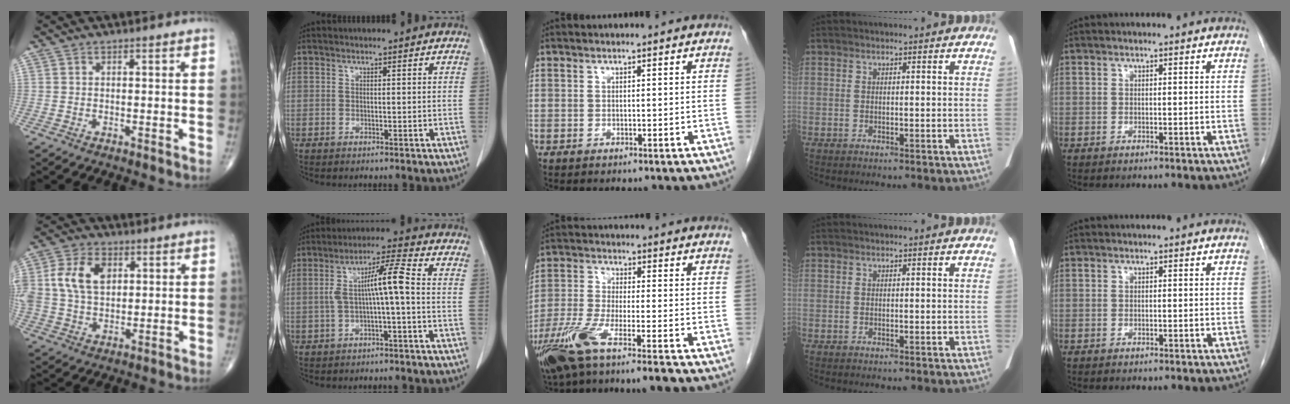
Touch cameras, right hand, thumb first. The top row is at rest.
{"thumb": {"total": 12.1, "force": [2.8, 8.2, 8.4], "torque": [-0.161, 0.004, 0.053]}, "index": {"total": 6.8, "force": [-0.5, 0.0, 6.8], "torque": [-0.124, 0.025, -0.006]}, "middle": {"total": 9.7, "force": [-6.3, 0.6, 7.4], "torque": [-0.155, -0.023, -0.122]}}